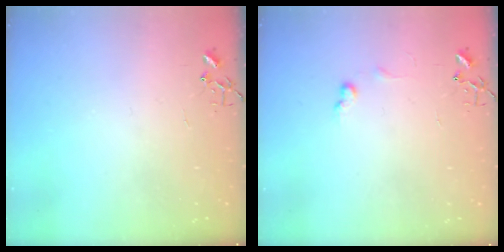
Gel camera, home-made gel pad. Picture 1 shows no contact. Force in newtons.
{"total": 5.7, "press": 5.7, "slide": 0.7}